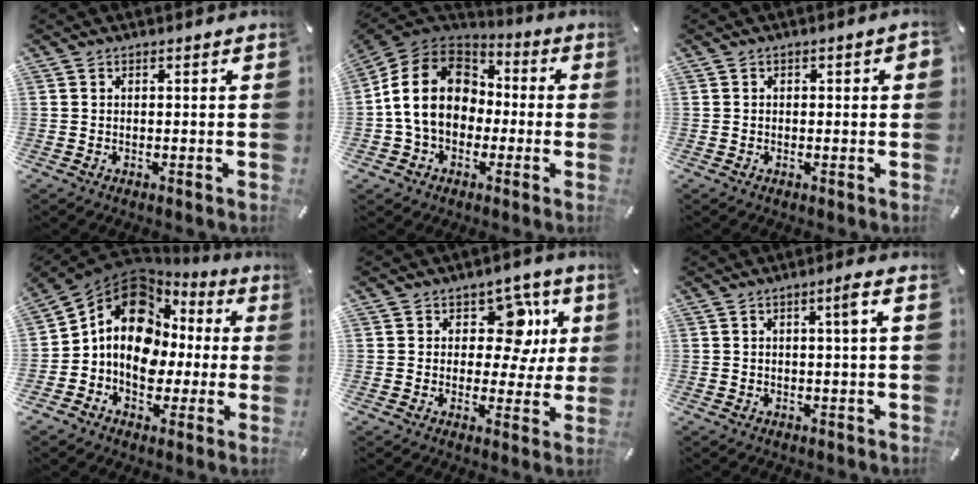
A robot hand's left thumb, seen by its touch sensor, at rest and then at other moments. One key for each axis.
{"total": 16.2, "fx": -1.1, "fy": 13.6, "fz": 8.8, "tx": -0.187, "ty": 0.025, "tz": -0.019}
{"total": 1.1, "fx": -0.2, "fy": 0.6, "fz": 0.9, "tx": -0.016, "ty": 0.002, "tz": -0.005}
{"total": 14.4, "fx": 0.6, "fy": 12.2, "fz": 7.6, "tx": -0.147, "ty": -0.010, "tz": 0.015}
{"total": 12.7, "fx": 4.2, "fy": 8.5, "fz": 8.5, "tx": -0.107, "ty": -0.019, "tz": 0.073}
{"total": 3.1, "fx": 0.6, "fy": -0.1, "fz": 3.0, "tx": -0.051, "ty": -0.004, "tz": 0.005}